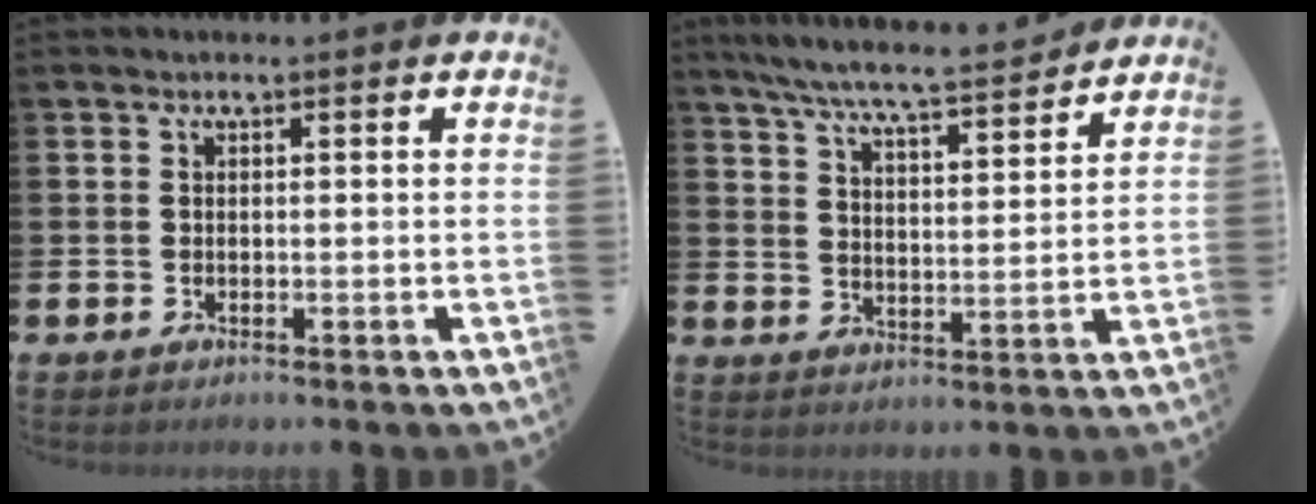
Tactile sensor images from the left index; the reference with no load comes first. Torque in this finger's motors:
{"motor_torque": [1.00, -1.03, 0.64, 0.19]}